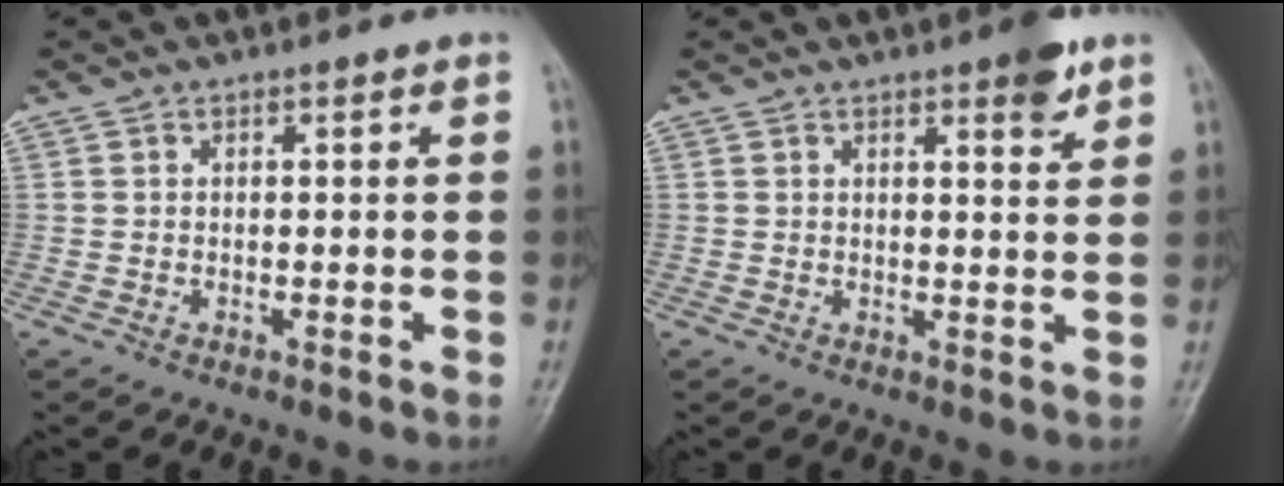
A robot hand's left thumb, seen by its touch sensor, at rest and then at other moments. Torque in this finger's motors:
{"motor_torque": [0.73, 0.46, 0.55, -0.41, 0.00]}